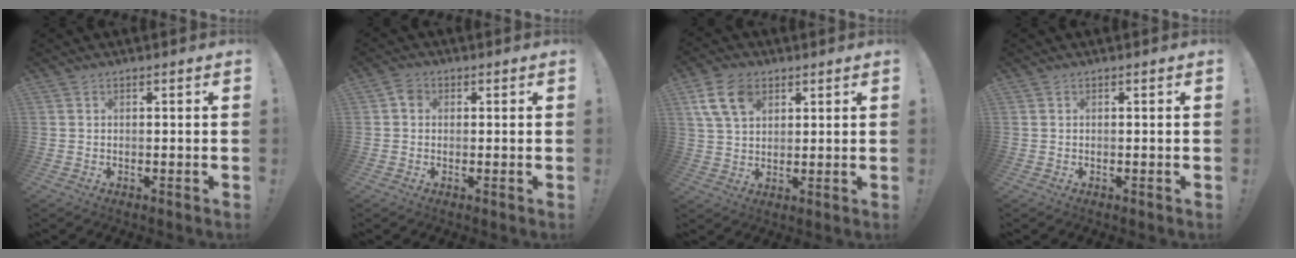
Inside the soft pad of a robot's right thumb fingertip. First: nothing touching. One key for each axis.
{"total": 2.6, "fx": 0.1, "fy": 2.2, "fz": 1.3, "tx": -0.022, "ty": 0.008, "tz": 0.001}
{"total": 10.4, "fx": 4.9, "fy": 6.8, "fz": 6.1, "tx": -0.131, "ty": -0.004, "tz": 0.095}
{"total": 0.0}